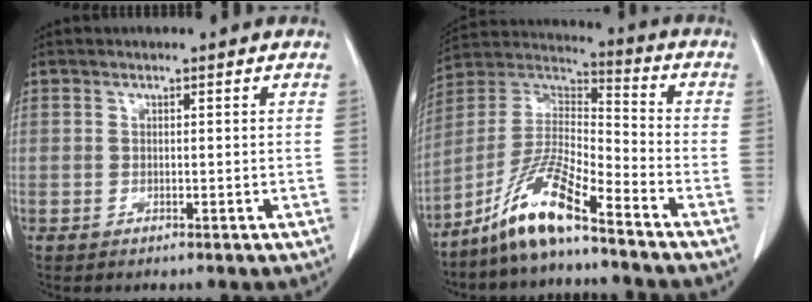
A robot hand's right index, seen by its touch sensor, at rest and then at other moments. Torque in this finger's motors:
{"motor_torque": [0.72, -0.67, 0.52, 0.18]}